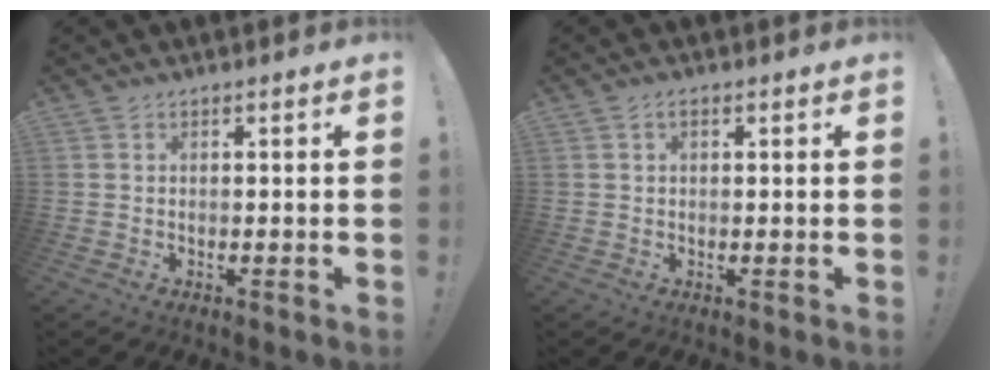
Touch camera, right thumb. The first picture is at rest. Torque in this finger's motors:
{"motor_torque": [0.03, -0.13, -0.04, 0.15, 0.00]}